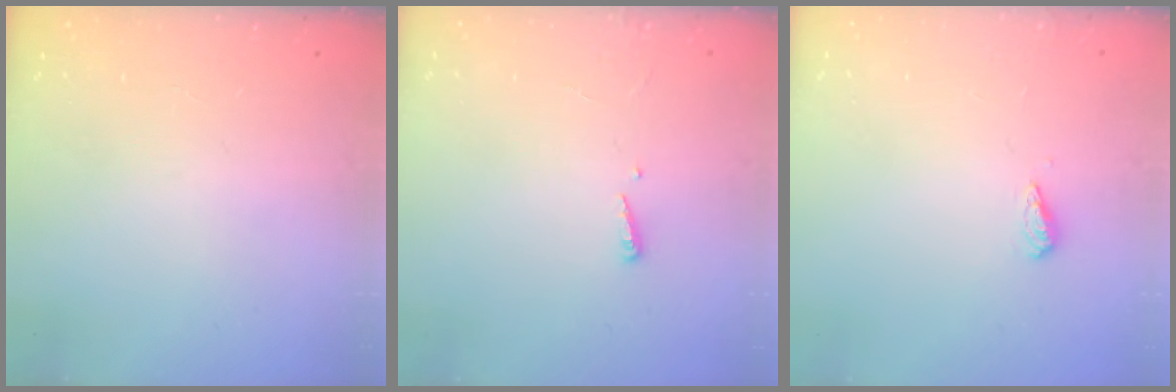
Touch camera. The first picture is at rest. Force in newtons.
{"total": 2.4, "press": 2.4, "slide": 0.2}
{"total": 2.7, "press": 2.6, "slide": 0.4}